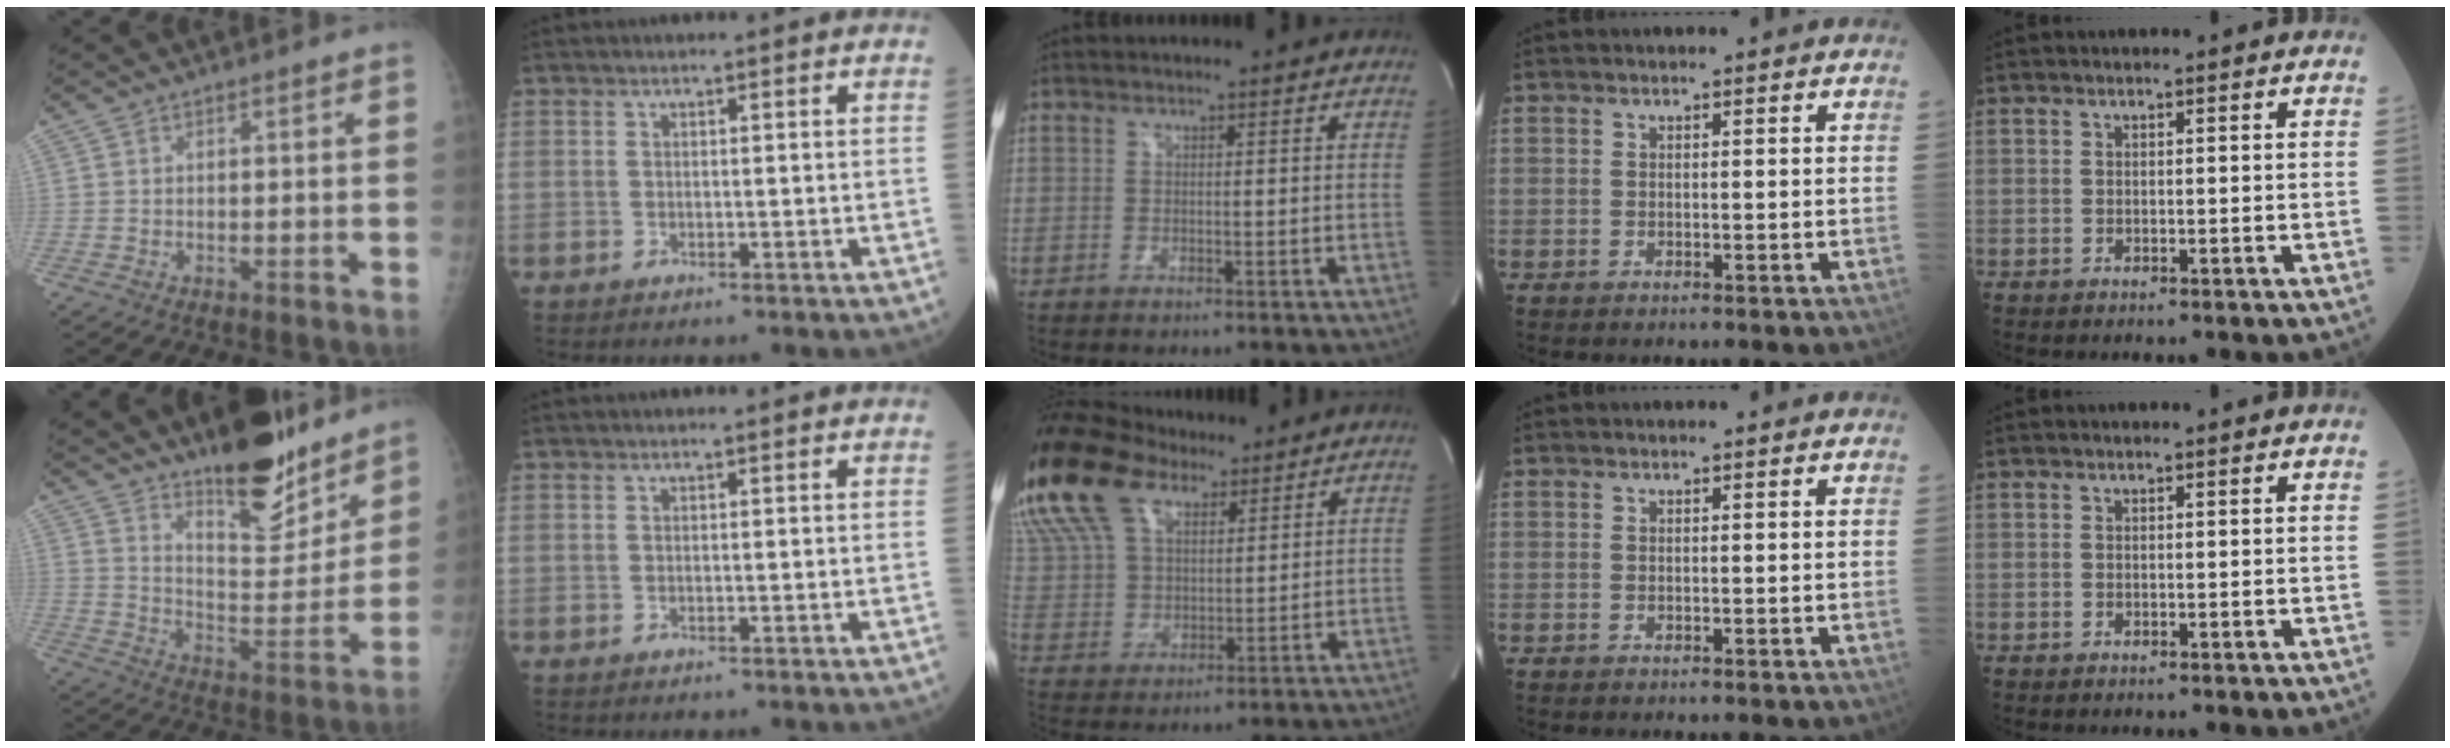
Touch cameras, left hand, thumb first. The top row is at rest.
{"thumb": {"total": 17.1, "force": [13.3, 5.7, 9.1], "torque": [-0.090, -0.110, 0.212]}, "middle": {"total": 23.5, "force": [15.5, 12.5, 12.5], "torque": [-0.345, 0.073, 0.296]}}